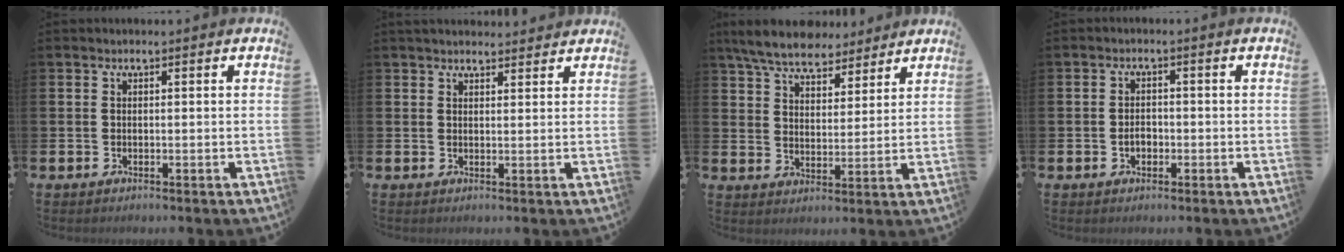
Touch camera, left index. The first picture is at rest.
{"total": 2.4, "force": [2.4, 0.5, 0.2], "torque": [0.000, -0.011, 0.042]}
{"total": 6.9, "force": [6.3, 2.0, 1.8], "torque": [-0.059, -0.028, 0.113]}
{"total": 2.0, "force": [-0.6, 1.4, 1.3], "torque": [-0.016, 0.001, -0.015]}